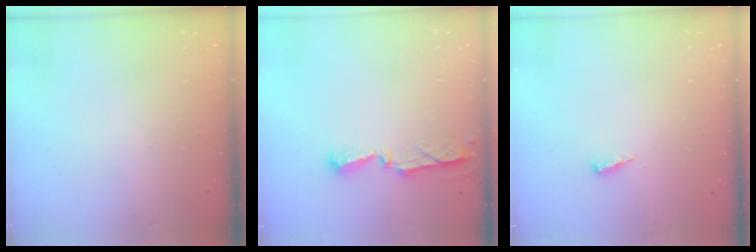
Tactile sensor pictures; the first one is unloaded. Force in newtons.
{"total": 5.6, "press": 5.5, "slide": 0.6}
{"total": 3.1, "press": 3.1, "slide": 0.3}